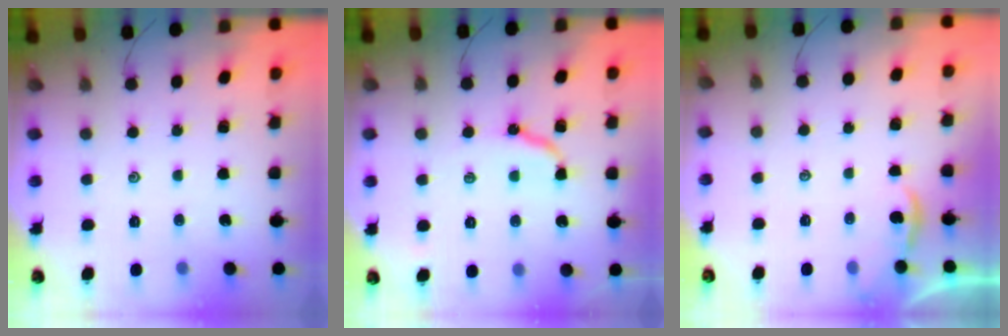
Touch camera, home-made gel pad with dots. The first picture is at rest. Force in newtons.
{"total": 8.2, "press": 8.2, "slide": 0.8}
{"total": 1.2, "press": 1.2, "slide": 0.1}